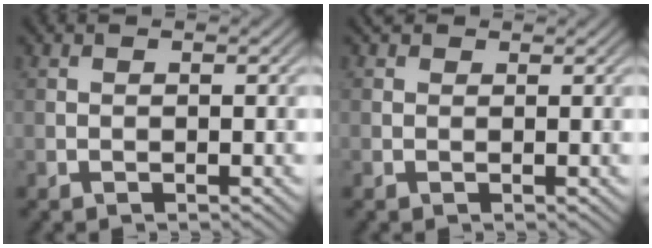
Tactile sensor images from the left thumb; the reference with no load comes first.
{"total": 1.1, "force": [0.7, 0.9, 0.3], "torque": [-0.008, 0.002, 0.009]}